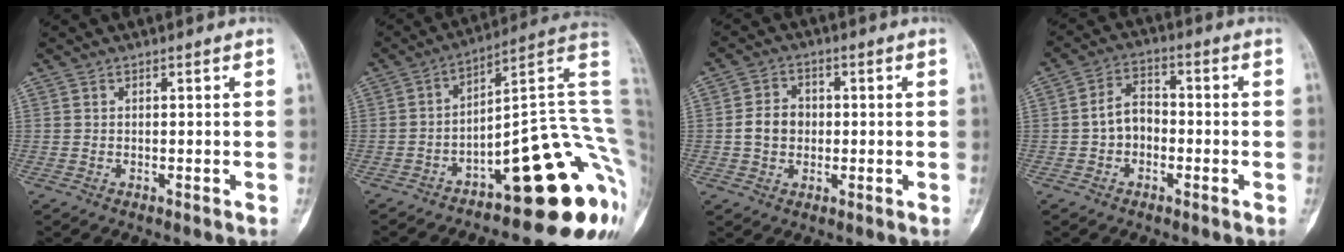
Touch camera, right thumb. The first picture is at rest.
{"total": 24.2, "force": [-8.7, 8.1, 21.1], "torque": [-0.171, 0.098, -0.111]}
{"total": 5.7, "force": [-0.3, 4.7, 3.2], "torque": [-0.044, 0.013, -0.010]}
{"total": 5.9, "force": [-1.2, 4.4, 3.7], "torque": [-0.046, 0.026, -0.033]}